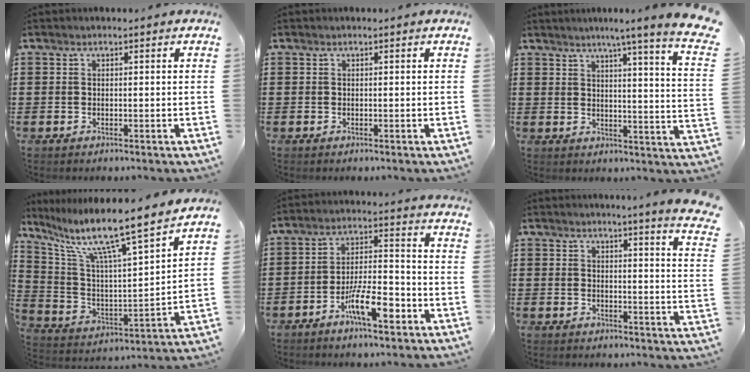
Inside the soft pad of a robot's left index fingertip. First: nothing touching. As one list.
[{"total": 0.0}, {"total": 5.7, "force": [4.2, -1.8, 3.5], "torque": [-0.076, -0.037, 0.059]}, {"total": 11.4, "force": [8.8, 0.2, 7.3], "torque": [-0.165, -0.064, 0.134]}, {"total": 9.0, "force": [-4.9, 2.6, 7.1], "torque": [-0.138, 0.006, -0.091]}, {"total": 3.6, "force": [3.0, -1.4, 1.4], "torque": [-0.032, -0.031, 0.046]}]